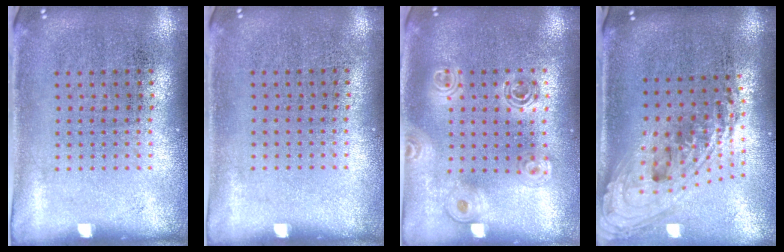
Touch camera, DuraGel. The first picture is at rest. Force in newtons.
{"total": 0.0}
{"total": 1.7, "press": 1.5, "slide": 0.8}
{"total": 2.4, "press": 1.7, "slide": 1.6}